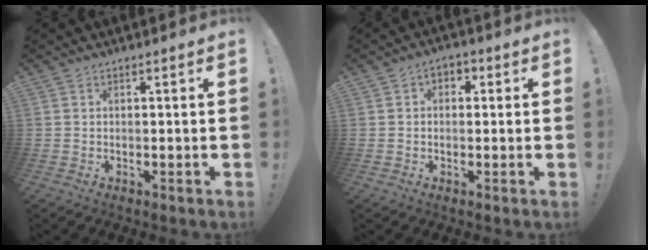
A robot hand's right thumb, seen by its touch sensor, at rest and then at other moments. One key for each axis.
{"total": 3.1, "fx": -0.4, "fy": 2.6, "fz": 1.6, "tx": -0.018, "ty": 0.009, "tz": -0.008}